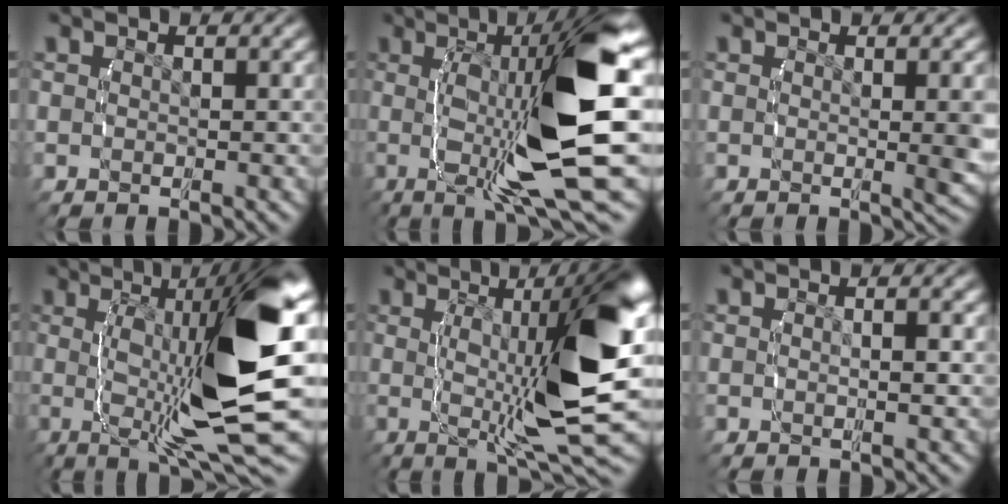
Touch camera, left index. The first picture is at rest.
{"total": 12.7, "force": [0.0, 1.9, 12.5], "torque": [-0.184, 0.006, 0.006]}
{"total": 2.5, "force": [0.1, 0.0, 2.5], "torque": [-0.032, -0.007, 0.002]}
{"total": 14.0, "force": [0.3, 2.6, 13.7], "torque": [-0.193, 0.003, 0.013]}
{"total": 12.7, "force": [1.1, 2.5, 12.4], "torque": [-0.170, 0.002, 0.024]}
{"total": 1.1, "force": [-0.2, -0.1, 1.1], "torque": [-0.022, -0.003, -0.001]}